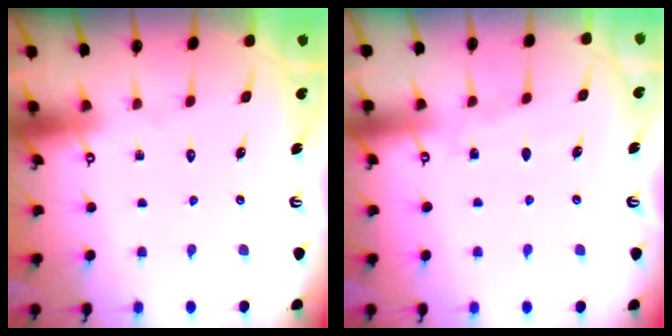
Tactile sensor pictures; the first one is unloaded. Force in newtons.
{"total": 3.8, "press": 3.8, "slide": 0.5}